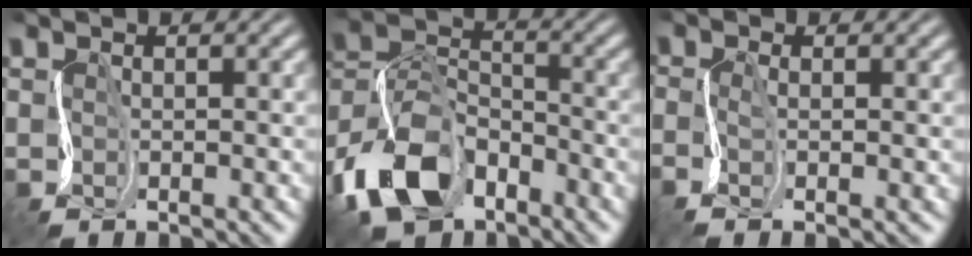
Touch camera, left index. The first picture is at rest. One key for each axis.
{"total": 9.8, "fx": -6.2, "fy": 5.5, "fz": 5.2, "tx": -0.107, "ty": 0.002, "tz": -0.139}
{"total": 1.4, "fx": -0.3, "fy": 0.1, "fz": 1.4, "tx": -0.031, "ty": 0.000, "tz": -0.012}